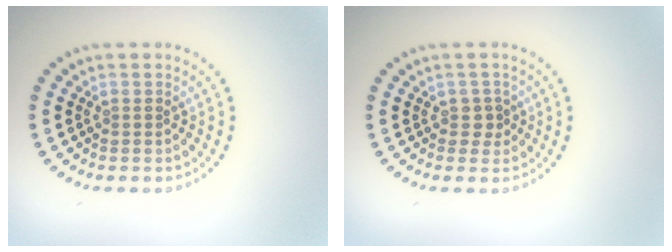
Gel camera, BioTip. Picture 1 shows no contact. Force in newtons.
{"total": 1.2, "press": 1.0, "slide": 0.5}